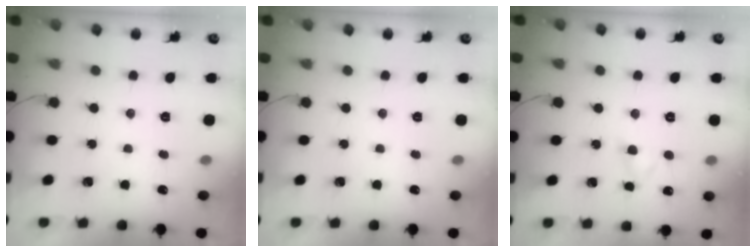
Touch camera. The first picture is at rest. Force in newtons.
{"total": 0.0}
{"total": 2.8, "press": 2.6, "slide": 1.1}